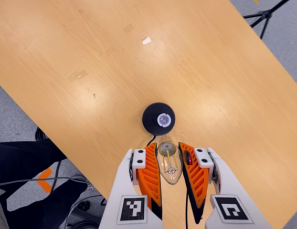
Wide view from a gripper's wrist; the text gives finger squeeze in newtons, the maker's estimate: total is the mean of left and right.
{"total": 20.9, "left": 23.5, "right": 18.3}